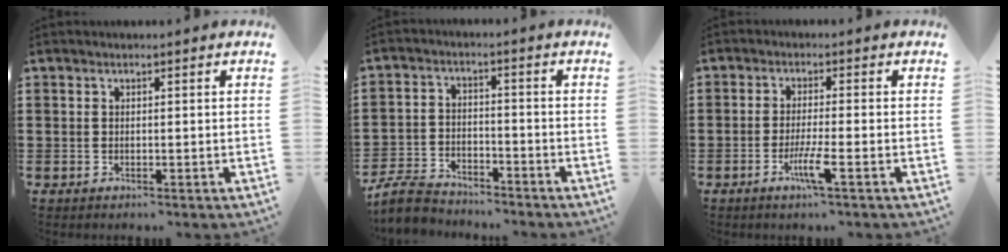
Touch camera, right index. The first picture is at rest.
{"total": 5.6, "force": [-5.3, 1.4, 1.1], "torque": [-0.043, 0.005, -0.109]}
{"total": 4.6, "force": [-2.2, 0.0, 4.0], "torque": [-0.073, -0.013, -0.039]}